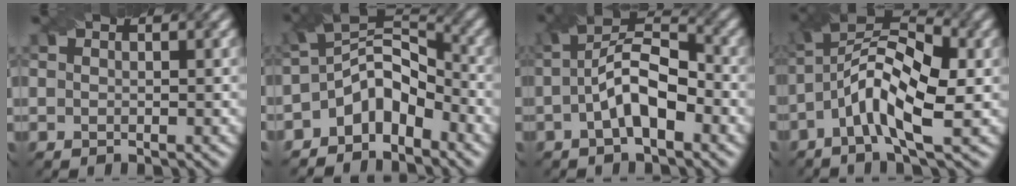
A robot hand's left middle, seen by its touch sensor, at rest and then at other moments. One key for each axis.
{"total": 6.3, "fx": -3.6, "fy": 3.5, "fz": 3.8, "tx": -0.045, "ty": 0.011, "tz": -0.079}
{"total": 6.4, "fx": -1.6, "fy": 2.7, "fz": 5.6, "tx": -0.100, "ty": 0.014, "tz": -0.031}
{"total": 8.6, "fx": -1.8, "fy": 3.0, "fz": 7.8, "tx": -0.144, "ty": 0.022, "tz": -0.047}